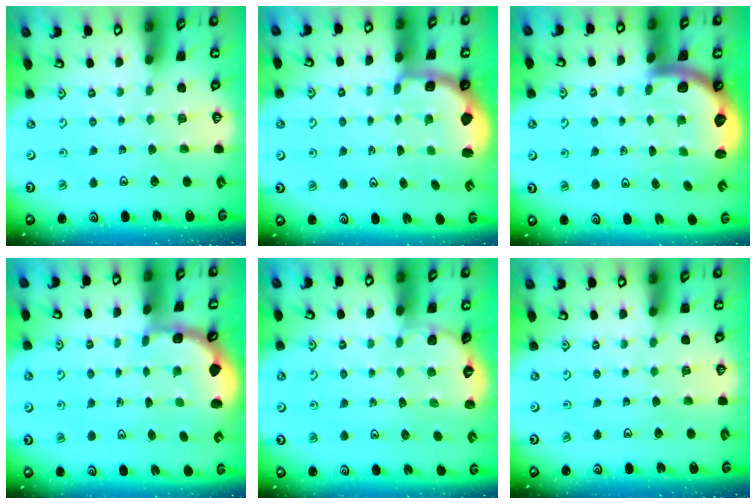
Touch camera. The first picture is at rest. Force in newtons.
{"total": 2.4, "press": 1.2, "slide": 2.1}
{"total": 3.0, "press": 2.9, "slide": 0.4}
{"total": 1.8, "press": 1.6, "slide": 0.8}
{"total": 2.4, "press": 2.3, "slide": 0.7}
{"total": 0.0}